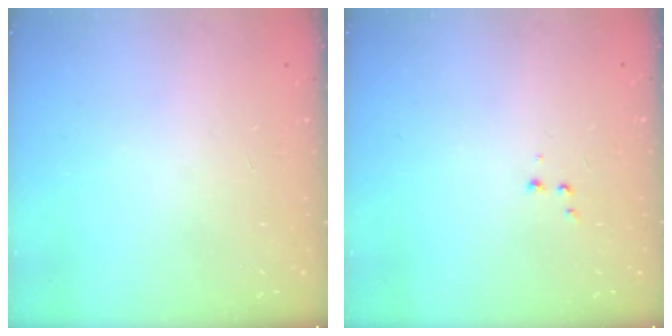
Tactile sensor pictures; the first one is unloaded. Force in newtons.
{"total": 2.6, "press": 2.5, "slide": 0.6}